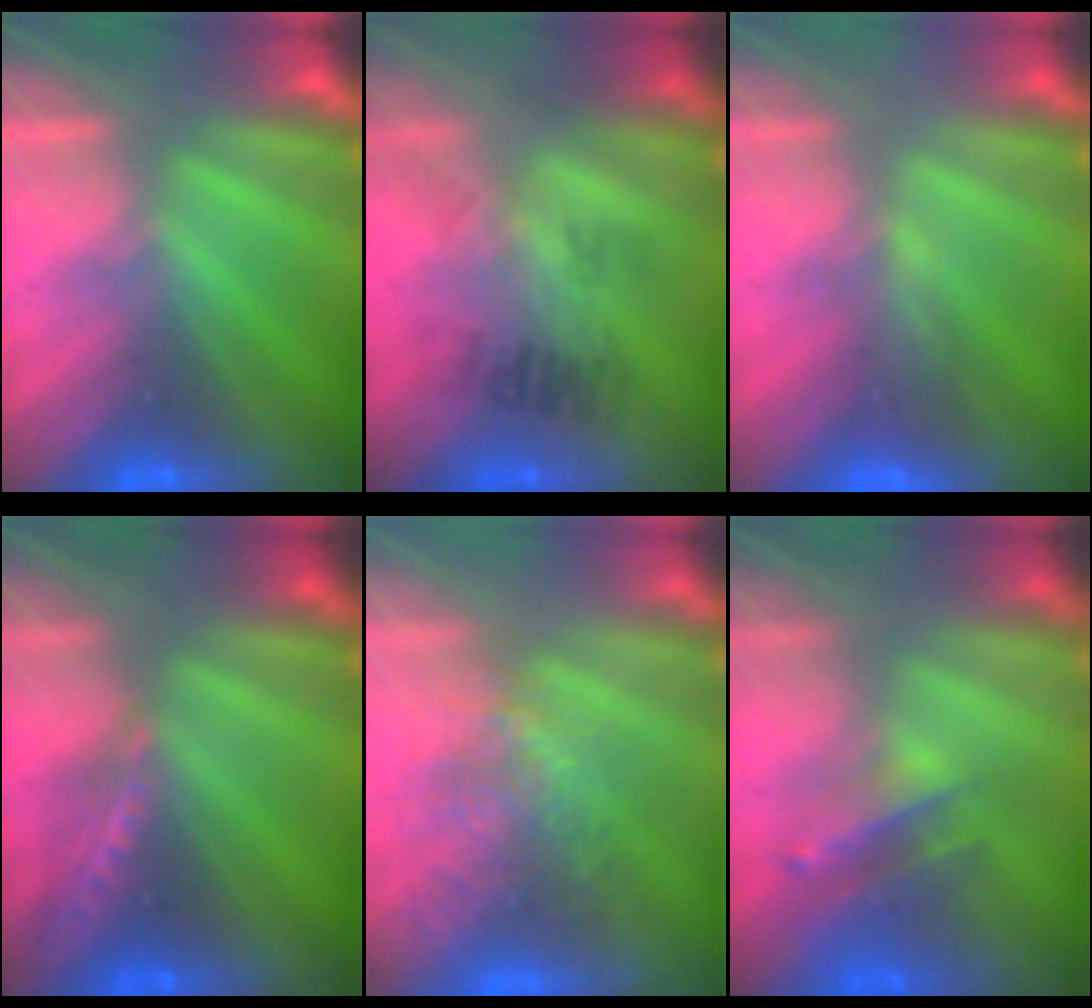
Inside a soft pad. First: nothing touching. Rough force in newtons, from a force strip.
{"total": 2.3}
{"total": 5.3}
{"total": 3.9}
{"total": 3.1}
{"total": 2.3}